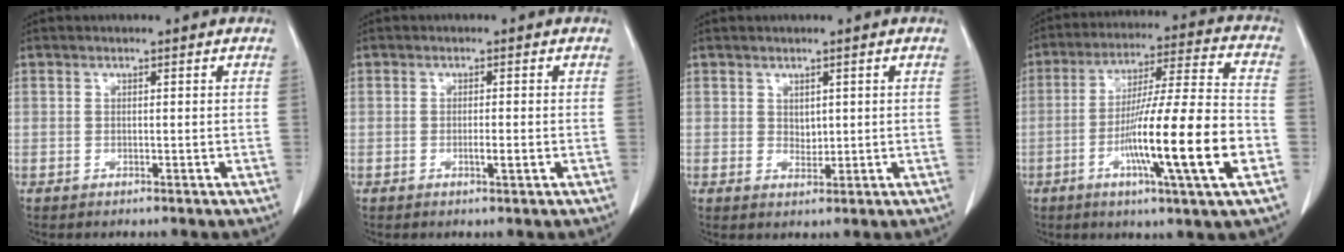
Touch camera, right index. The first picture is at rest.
{"total": 1.7, "force": [-0.6, 0.1, 1.6], "torque": [-0.029, -0.003, -0.010]}
{"total": 1.6, "force": [0.5, 1.2, 1.0], "torque": [-0.014, -0.004, 0.013]}
{"total": 18.3, "force": [-5.7, -0.1, 17.4], "torque": [-0.291, -0.009, -0.096]}